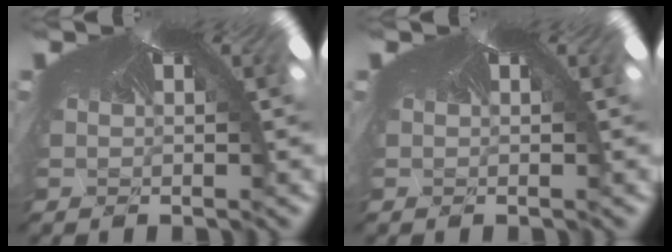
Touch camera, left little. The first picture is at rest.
{"total": 0.0}